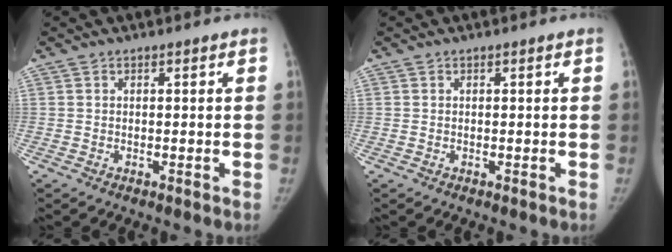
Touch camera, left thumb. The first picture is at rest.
{"total": 0.0}